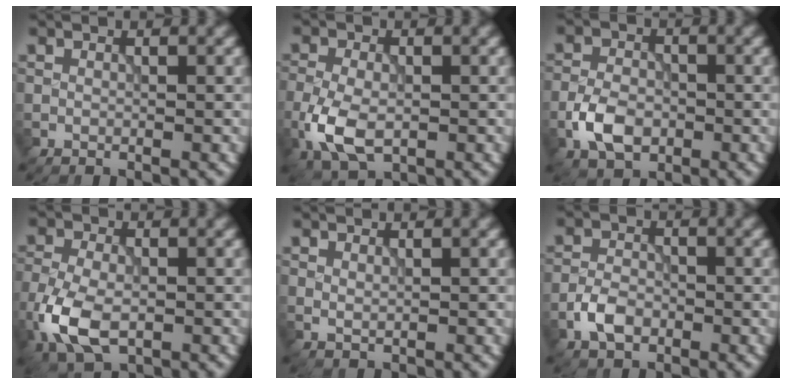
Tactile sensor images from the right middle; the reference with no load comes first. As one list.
[{"total": 5.3, "force": [-1.7, 3.0, 3.9], "torque": [-0.090, -0.009, -0.034]}, {"total": 4.3, "force": [-1.7, 2.8, 2.7], "torque": [-0.056, 0.000, -0.037]}, {"total": 6.3, "force": [-2.3, 3.5, 4.7], "torque": [-0.111, -0.012, -0.049]}, {"total": 0.7, "force": [0.4, 0.3, 0.5], "torque": [-0.012, -0.001, 0.011]}, {"total": 3.0, "force": [-1.4, 1.9, 1.8], "torque": [-0.034, 0.002, -0.033]}]